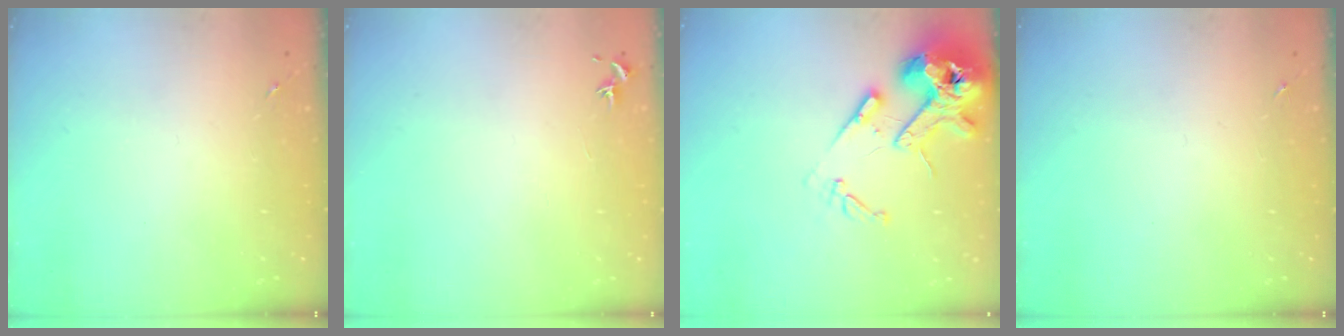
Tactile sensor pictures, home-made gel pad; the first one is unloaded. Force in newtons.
{"total": 0.7, "press": 0.7, "slide": 0.3}
{"total": 16.3, "press": 16.2, "slide": 2.3}
{"total": 0.0}